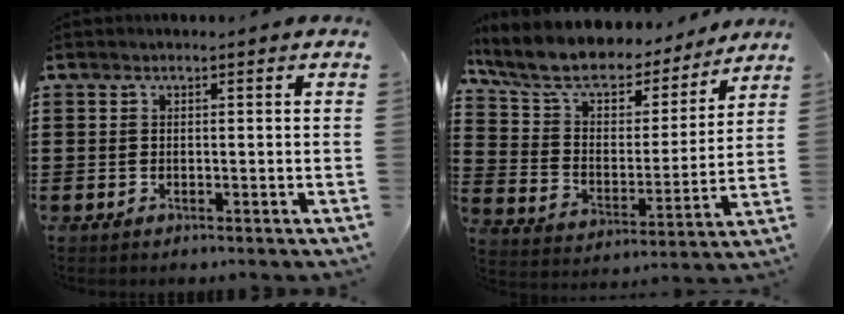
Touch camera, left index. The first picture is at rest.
{"total": 9.2, "force": [7.6, 3.7, 3.6], "torque": [-0.107, -0.045, 0.132]}